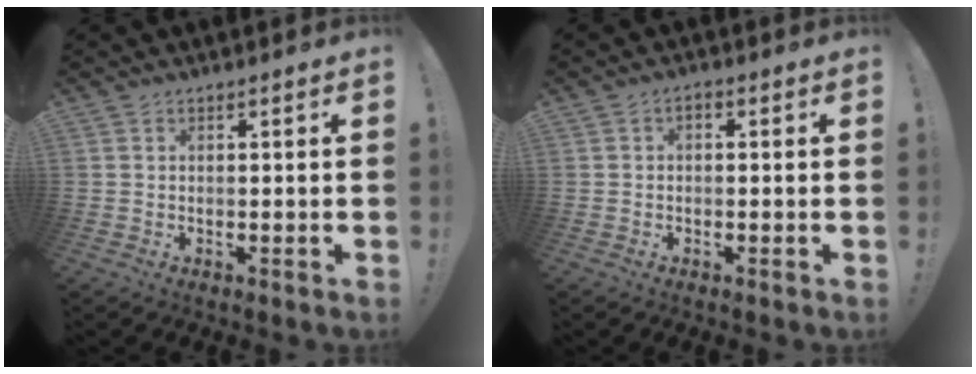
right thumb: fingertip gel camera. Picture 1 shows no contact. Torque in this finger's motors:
{"motor_torque": [-0.05, 0.11, 0.42, -0.22, -0.03]}